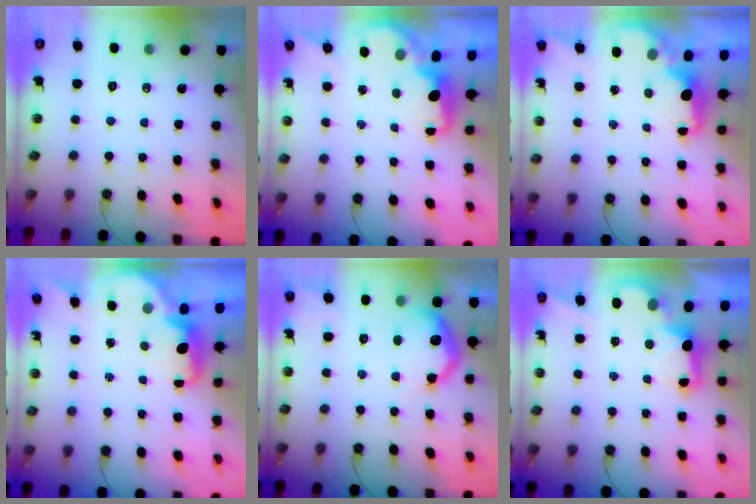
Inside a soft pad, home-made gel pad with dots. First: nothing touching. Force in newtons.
{"total": 1.5, "press": 1.3, "slide": 0.7}
{"total": 2.1, "press": 1.9, "slide": 0.8}
{"total": 2.2, "press": 2.1, "slide": 0.6}
{"total": 13.7, "press": 13.7, "slide": 1.3}
{"total": 2.7, "press": 2.6, "slide": 0.5}